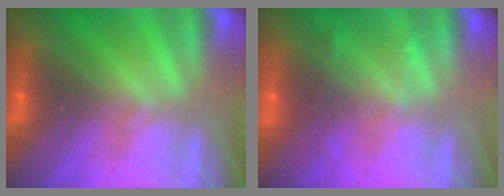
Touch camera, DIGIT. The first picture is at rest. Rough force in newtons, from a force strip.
{"total": 2.3}